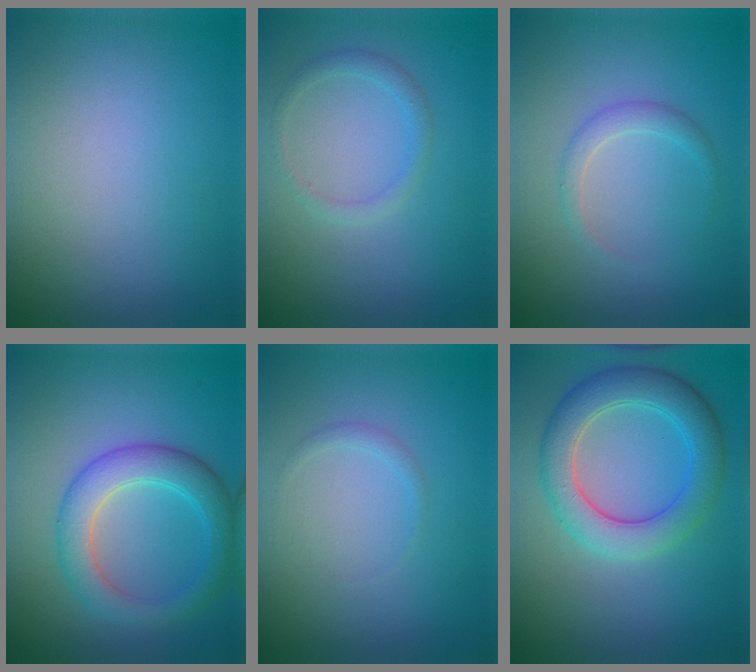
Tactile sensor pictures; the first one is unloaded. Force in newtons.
{"total": 1.4, "press": 1.4, "slide": 0.1}
{"total": 1.5, "press": 1.5, "slide": 0.1}
{"total": 4.7, "press": 4.7, "slide": 0.4}
{"total": 0.7, "press": 0.7, "slide": 0.0}
{"total": 5.5, "press": 5.5, "slide": 0.2}